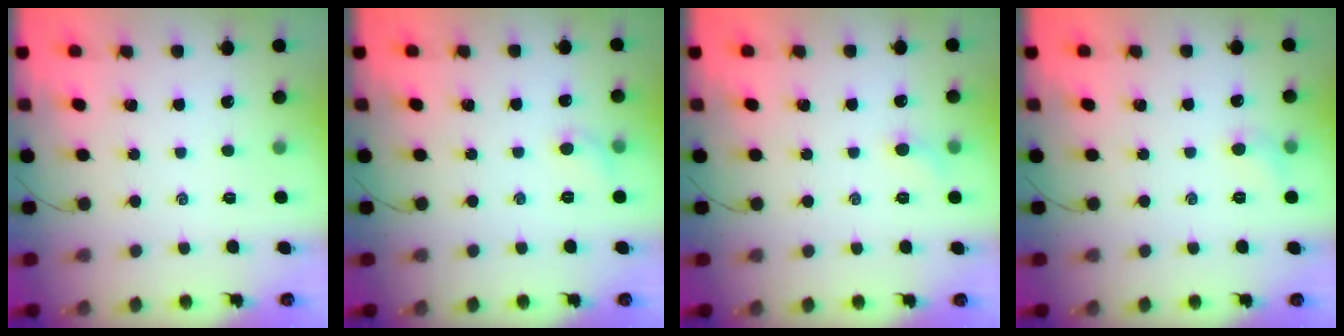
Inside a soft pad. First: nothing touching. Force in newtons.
{"total": 4.4, "press": 4.2, "slide": 1.4}
{"total": 3.4, "press": 3.2, "slide": 1.1}
{"total": 5.6, "press": 5.4, "slide": 1.8}